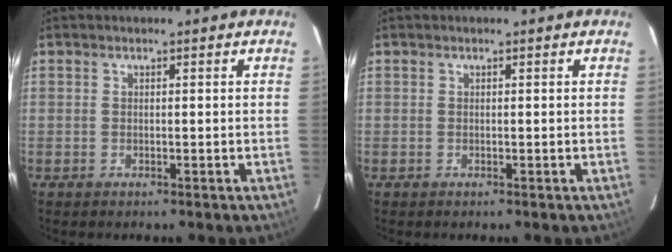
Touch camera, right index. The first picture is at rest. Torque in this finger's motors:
{"motor_torque": [-0.05, 0.05, 0.00, 0.00]}